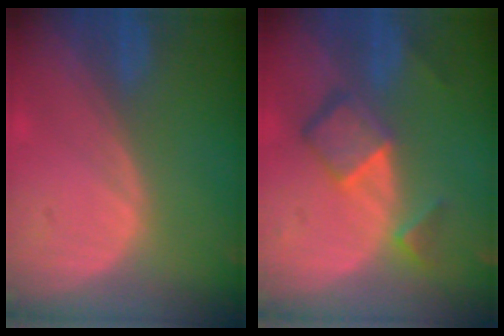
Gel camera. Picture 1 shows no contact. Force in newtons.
{"total": 6.9, "press": 5.9, "slide": 3.6}